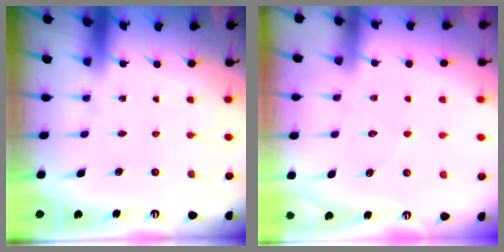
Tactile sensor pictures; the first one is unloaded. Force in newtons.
{"total": 4.1, "press": 4.1, "slide": 0.5}